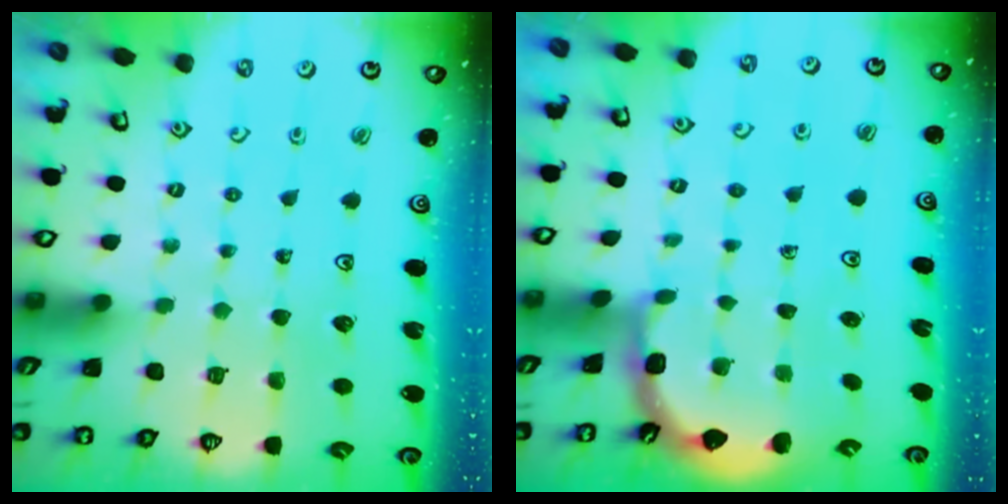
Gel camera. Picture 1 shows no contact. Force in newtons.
{"total": 1.9, "press": 1.9, "slide": 0.2}